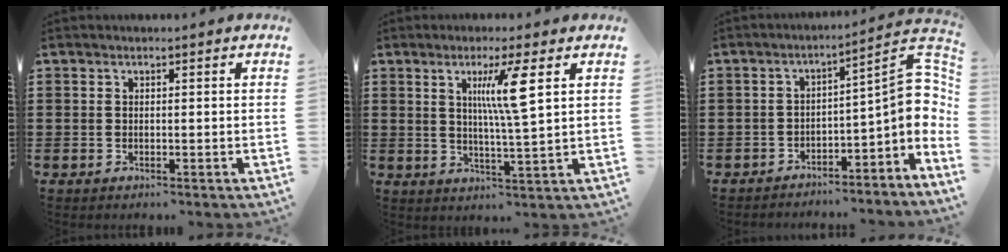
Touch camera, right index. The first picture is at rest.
{"total": 7.2, "force": [2.7, 0.2, 6.7], "torque": [-0.130, -0.003, 0.037]}
{"total": 7.1, "force": [-2.6, 2.4, 6.2], "torque": [-0.080, -0.004, -0.055]}